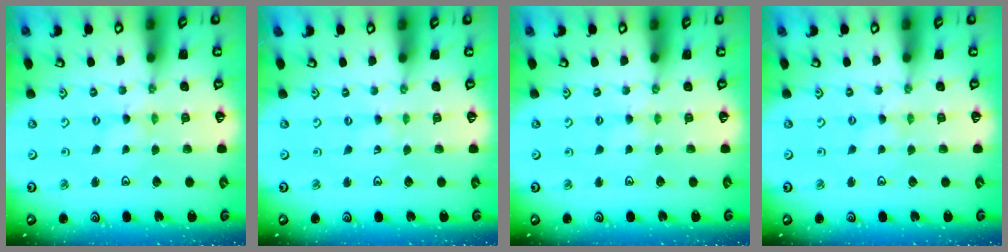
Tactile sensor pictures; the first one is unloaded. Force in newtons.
{"total": 0.0}
{"total": 1.8, "press": 1.7, "slide": 0.3}
{"total": 0.0}